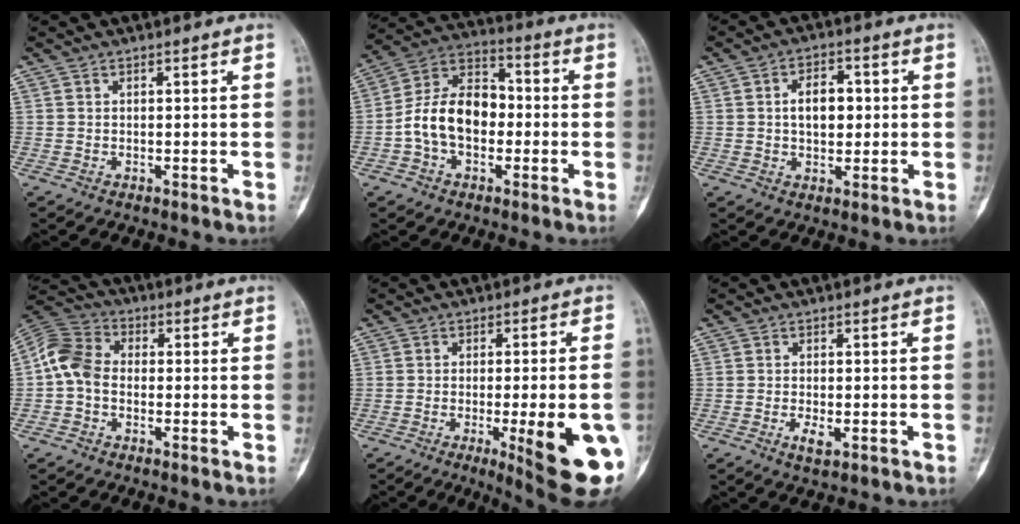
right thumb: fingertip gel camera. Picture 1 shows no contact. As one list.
[{"total": 13.6, "force": [-2.0, 9.3, 9.7], "torque": [-0.157, 0.044, -0.047]}, {"total": 7.0, "force": [0.6, 4.4, 5.4], "torque": [-0.060, 0.007, 0.008]}, {"total": 8.5, "force": [-0.8, 6.5, 5.4], "torque": [-0.097, 0.025, -0.031]}, {"total": 17.2, "force": [-5.5, 3.7, 15.8], "torque": [-0.159, -0.001, -0.057]}, {"total": 2.9, "force": [-1.1, 1.2, 2.4], "torque": [-0.045, -0.002, -0.018]}]